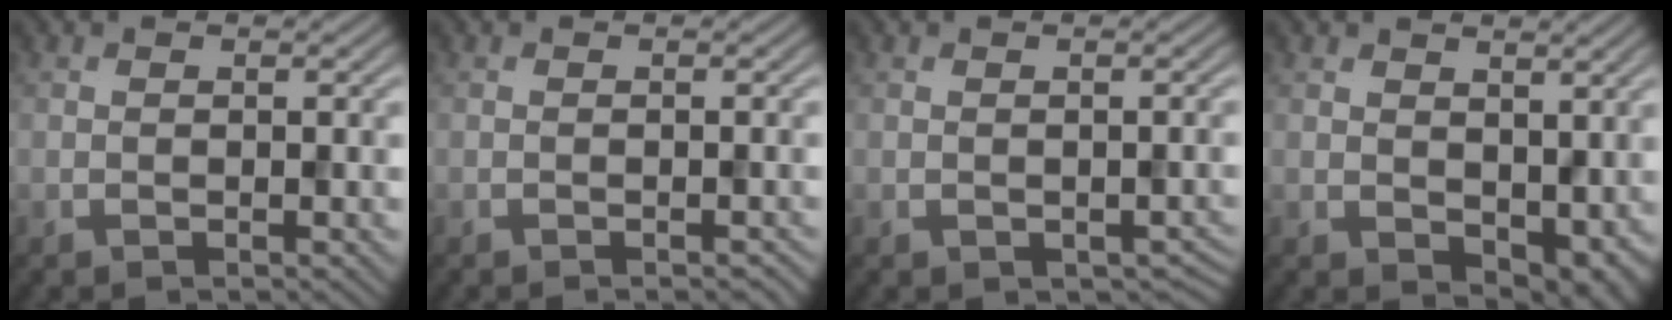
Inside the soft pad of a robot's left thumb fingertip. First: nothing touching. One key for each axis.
{"total": 0.7, "fx": -0.6, "fy": 0.1, "fz": 0.5, "tx": -0.003, "ty": 0.000, "tz": -0.010}
{"total": 1.7, "fx": -0.6, "fy": 1.0, "fz": 1.2, "tx": -0.017, "ty": -0.012, "tz": -0.001}
{"total": 4.8, "fx": 1.2, "fy": 3.2, "fz": 3.4, "tx": -0.062, "ty": -0.018, "tz": 0.028}